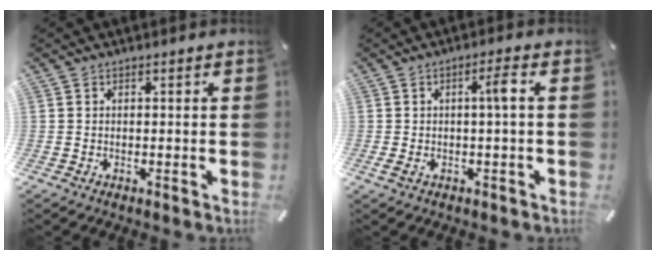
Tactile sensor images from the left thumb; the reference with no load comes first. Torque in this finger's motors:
{"motor_torque": [0.33, 0.69, 0.33, -0.03, 0.12]}